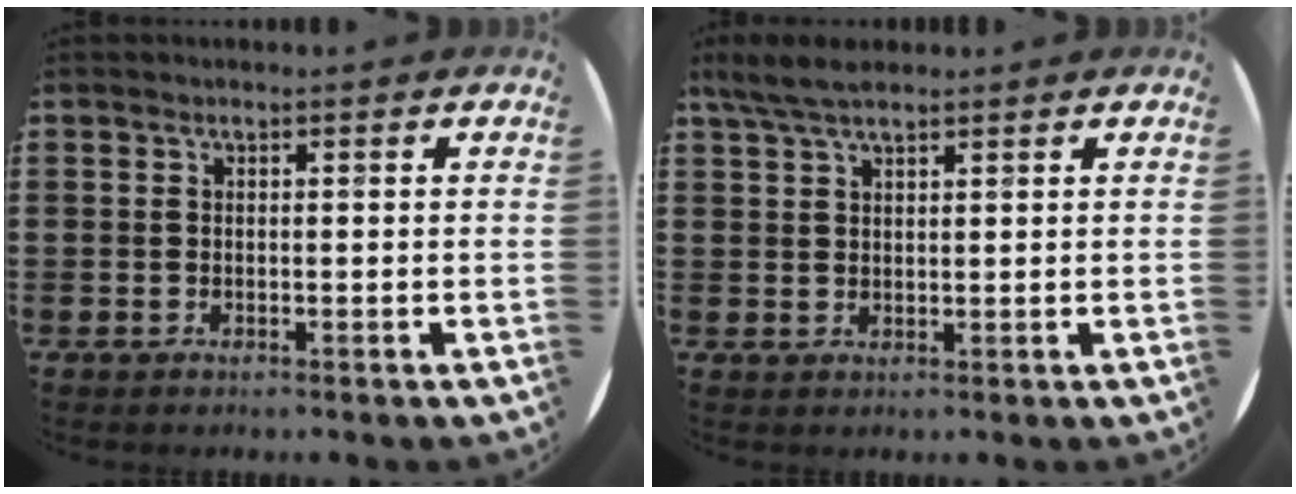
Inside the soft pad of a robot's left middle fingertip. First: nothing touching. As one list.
[{"total": 3.9, "force": [3.0, 1.0, 2.2], "torque": [-0.048, 0.003, 0.056]}]